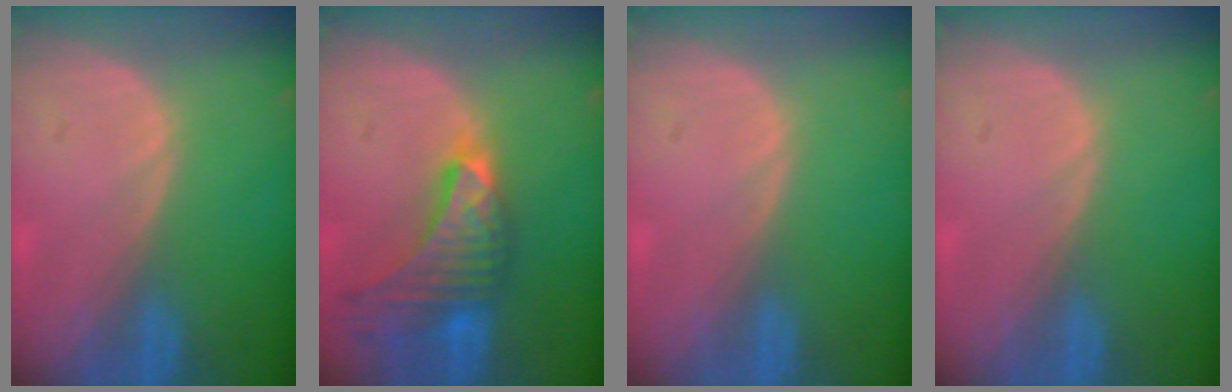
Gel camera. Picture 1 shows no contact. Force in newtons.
{"total": 9.6, "press": 8.5, "slide": 4.4}
{"total": 0.0}
{"total": 0.0}